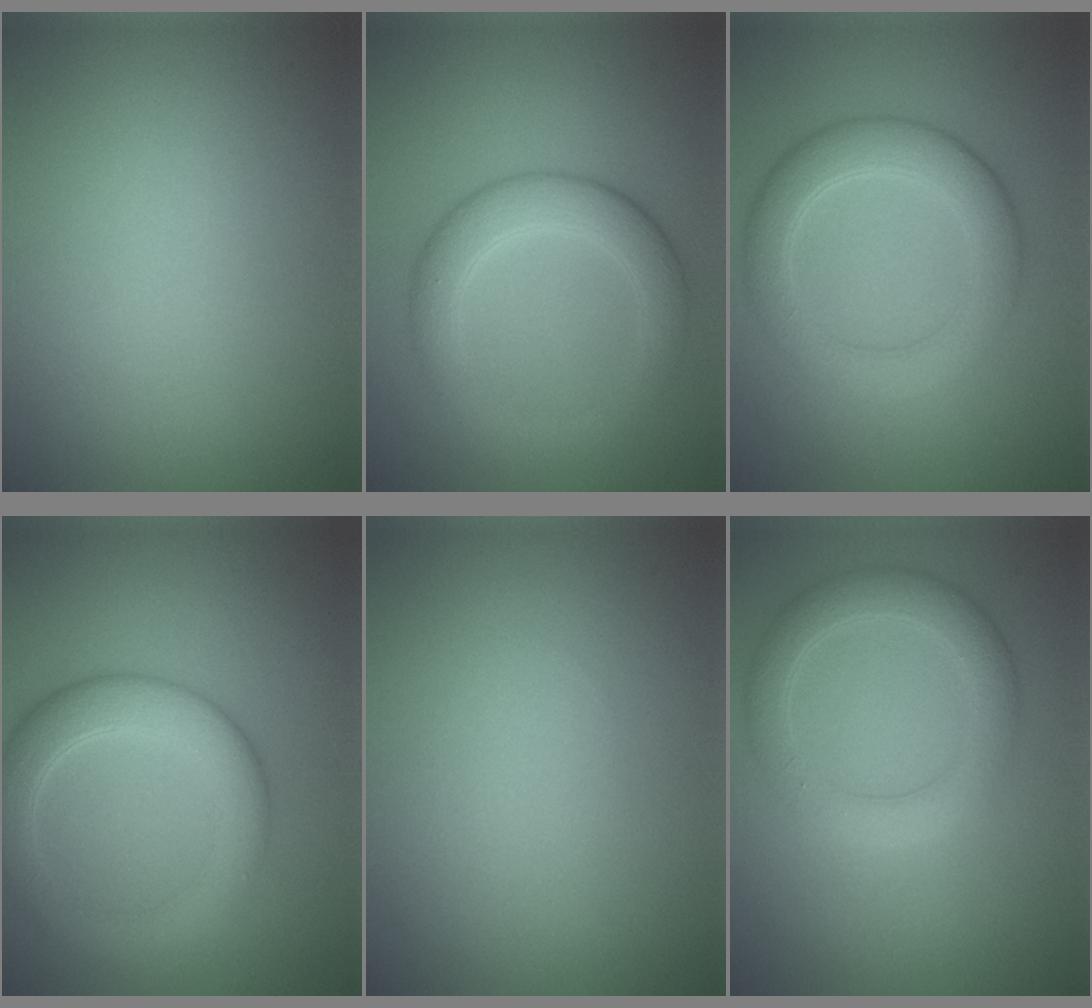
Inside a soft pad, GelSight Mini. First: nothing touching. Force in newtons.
{"total": 4.5, "press": 4.5, "slide": 0.1}
{"total": 4.7, "press": 4.7, "slide": 0.1}
{"total": 5.3, "press": 5.3, "slide": 0.4}
{"total": 0.0}
{"total": 3.8, "press": 3.8, "slide": 0.1}